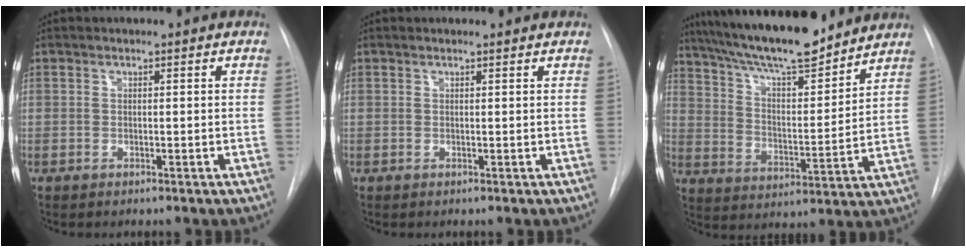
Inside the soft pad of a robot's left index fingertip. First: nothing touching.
{"total": 1.5, "force": [1.5, 0.0, 0.1], "torque": [-0.011, 0.008, 0.017]}
{"total": 18.9, "force": [16.2, 2.7, 9.2], "torque": [-0.164, 0.011, 0.265]}